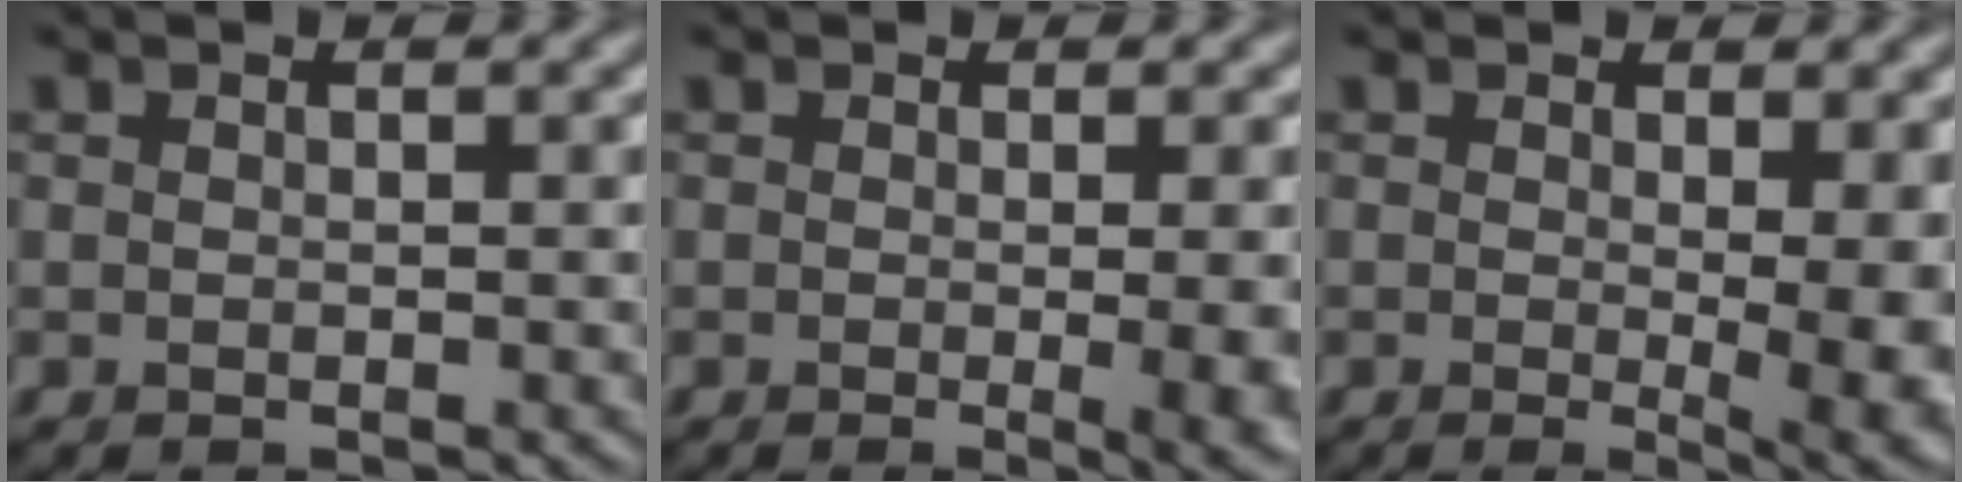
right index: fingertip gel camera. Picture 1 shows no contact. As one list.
[{"total": 6.4, "force": [-0.6, 2.5, 5.8], "torque": [-0.040, -0.006, -0.007]}, {"total": 5.9, "force": [0.1, 1.7, 5.7], "torque": [-0.062, -0.014, 0.004]}]